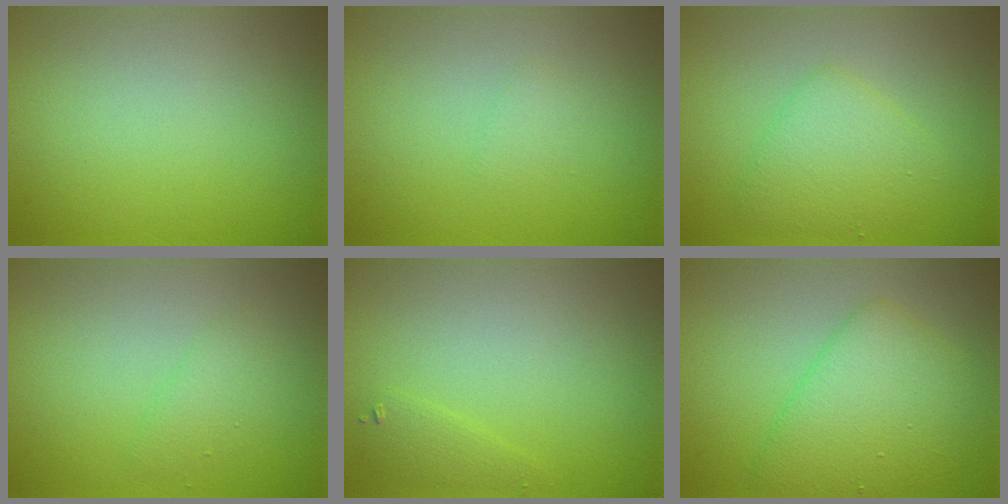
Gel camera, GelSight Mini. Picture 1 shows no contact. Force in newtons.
{"total": 0.8, "press": 0.8, "slide": 0.1}
{"total": 3.1, "press": 3.1, "slide": 0.1}
{"total": 1.4, "press": 1.4, "slide": 0.2}
{"total": 1.1, "press": 1.1, "slide": 0.1}
{"total": 5.5, "press": 5.5, "slide": 0.2}